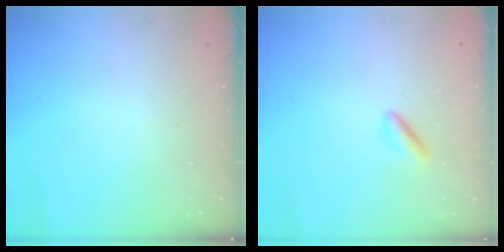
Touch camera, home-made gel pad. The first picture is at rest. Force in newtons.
{"total": 2.5, "press": 2.3, "slide": 1.0}